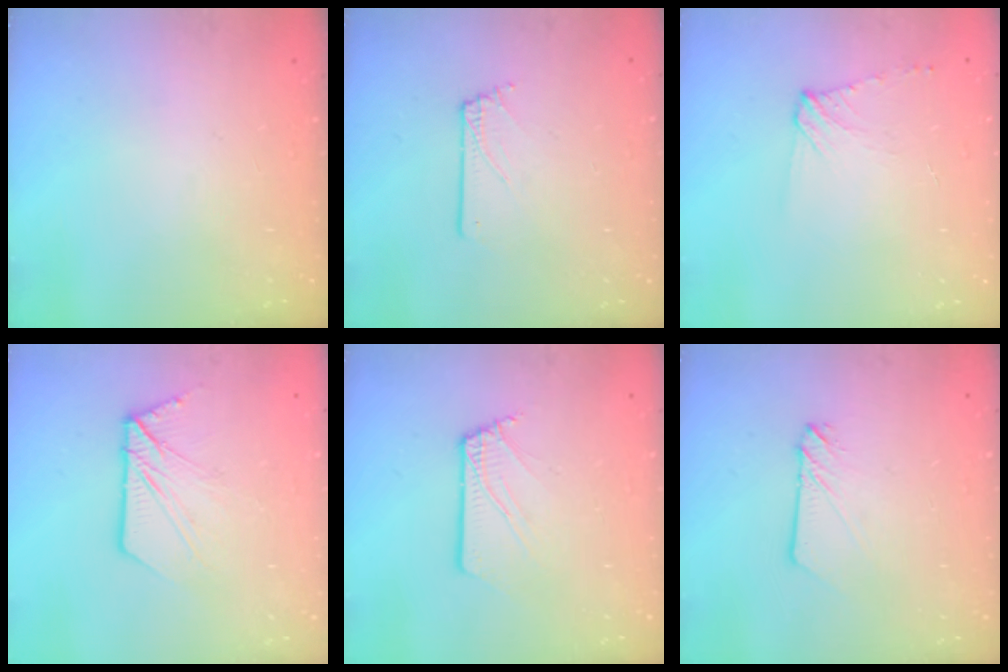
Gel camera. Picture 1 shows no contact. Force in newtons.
{"total": 1.0, "press": 1.0, "slide": 0.1}
{"total": 6.1, "press": 6.0, "slide": 1.0}
{"total": 11.5, "press": 11.5, "slide": 1.3}
{"total": 2.4, "press": 2.4, "slide": 0.1}
{"total": 2.9, "press": 2.9, "slide": 0.4}